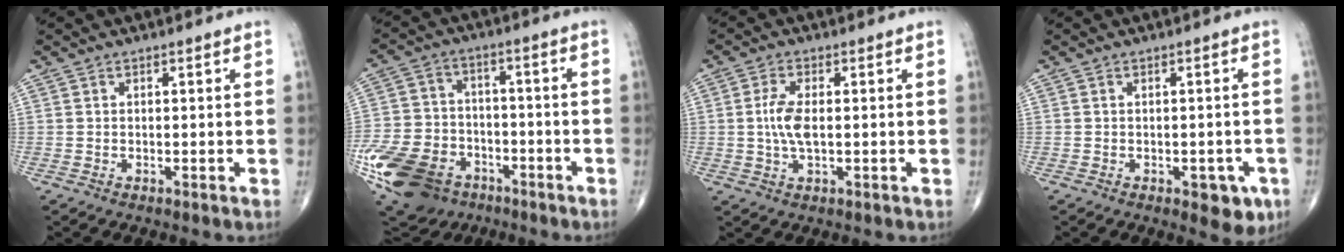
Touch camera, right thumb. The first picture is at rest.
{"total": 21.2, "force": [-10.3, 15.0, 11.0], "torque": [-0.249, 0.032, -0.172]}
{"total": 5.3, "force": [0.1, 2.2, 4.8], "torque": [-0.109, 0.002, 0.000]}
{"total": 5.3, "force": [-2.3, 2.7, 3.9], "torque": [-0.024, 0.002, -0.023]}